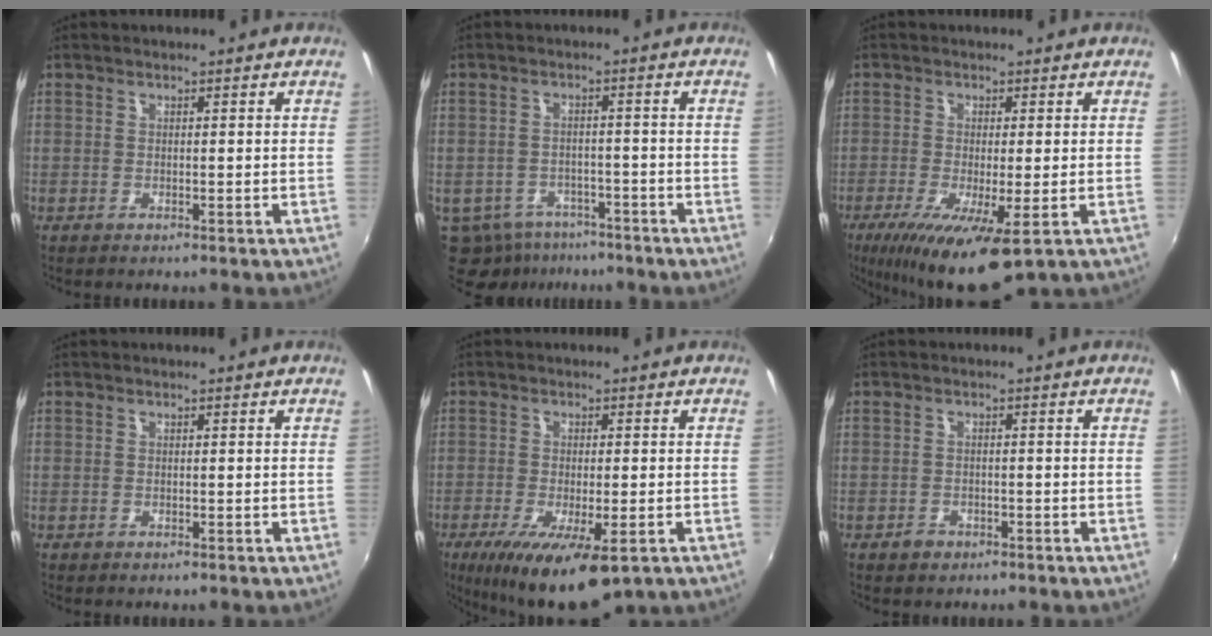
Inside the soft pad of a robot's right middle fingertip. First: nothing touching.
{"total": 11.3, "force": [-7.4, 7.4, 4.4], "torque": [-0.122, -0.012, -0.100]}
{"total": 11.0, "force": [-5.0, 2.1, 9.5], "torque": [-0.190, -0.042, -0.080]}
{"total": 0.0}
{"total": 12.3, "force": [-6.8, 3.8, 9.5], "torque": [-0.183, -0.045, -0.103]}
{"total": 1.8, "force": [-1.1, 1.4, 0.2], "torque": [-0.007, 0.002, -0.014]}